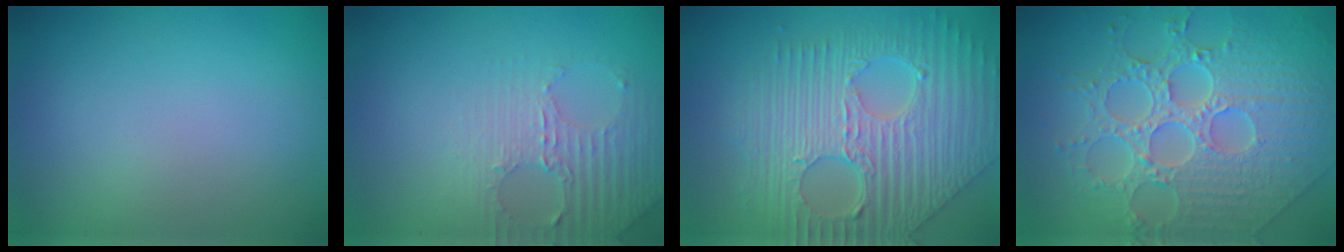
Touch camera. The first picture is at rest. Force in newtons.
{"total": 3.5, "press": 3.4, "slide": 0.8}
{"total": 10.2, "press": 7.0, "slide": 7.4}
{"total": 8.7, "press": 6.4, "slide": 5.8}